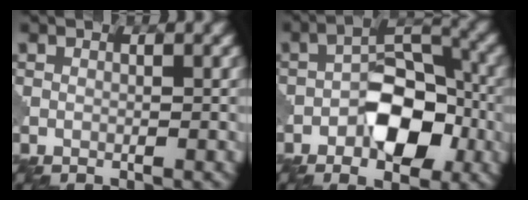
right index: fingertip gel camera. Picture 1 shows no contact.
{"total": 6.6, "force": [-2.0, 3.7, 5.0], "torque": [-0.068, 0.013, -0.032]}